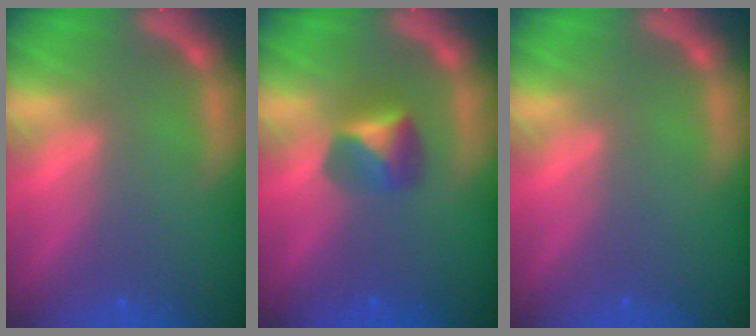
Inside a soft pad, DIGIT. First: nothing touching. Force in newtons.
{"total": 2.9}
{"total": 0.0}